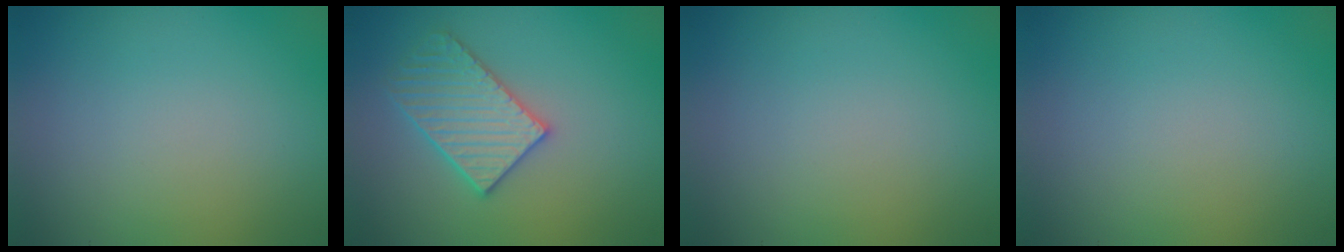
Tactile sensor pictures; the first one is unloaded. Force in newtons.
{"total": 3.4, "press": 3.3, "slide": 0.8}
{"total": 0.0}
{"total": 0.0}